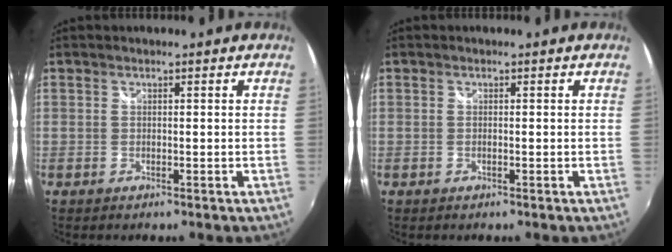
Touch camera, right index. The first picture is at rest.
{"total": 0.0}